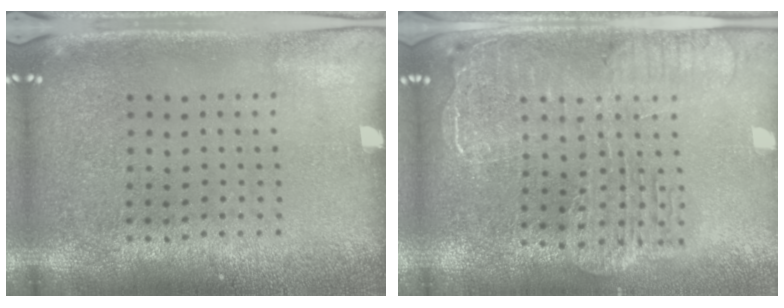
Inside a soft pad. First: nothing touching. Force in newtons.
{"total": 2.5, "press": 2.2, "slide": 1.2}